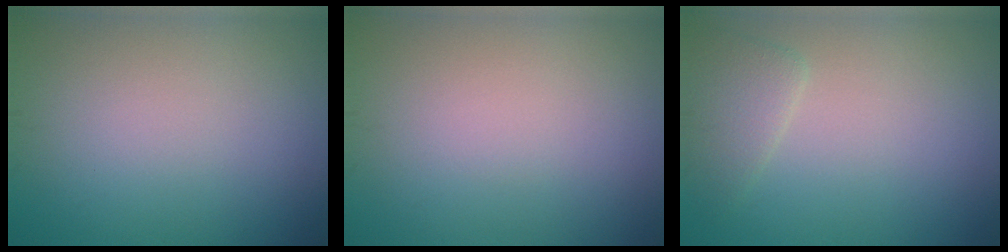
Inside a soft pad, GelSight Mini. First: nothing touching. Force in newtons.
{"total": 0.0}
{"total": 2.2, "press": 2.1, "slide": 0.3}